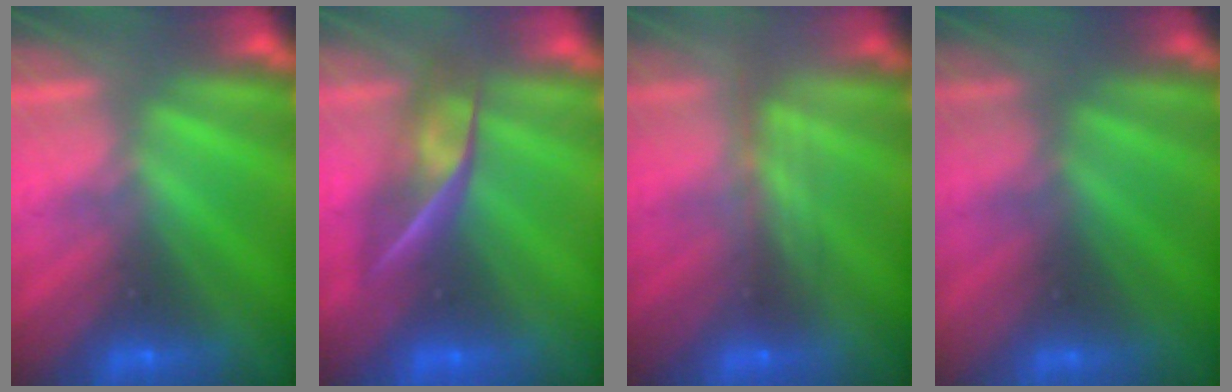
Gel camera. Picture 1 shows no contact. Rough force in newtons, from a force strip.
{"total": 2.5}
{"total": 2.4}
{"total": 2.7}